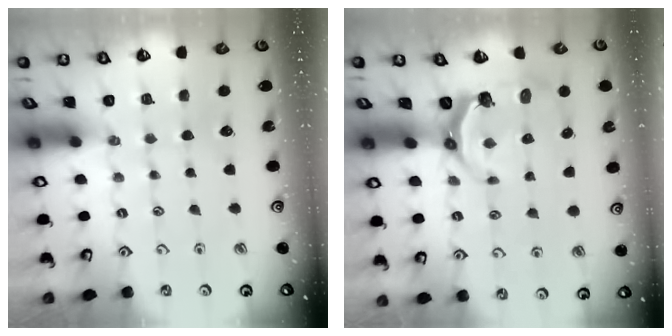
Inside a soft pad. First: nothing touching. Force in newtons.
{"total": 5.2, "press": 3.8, "slide": 3.5}